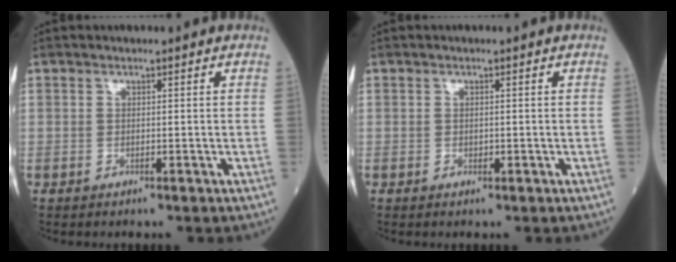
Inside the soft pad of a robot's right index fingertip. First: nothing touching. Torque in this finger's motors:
{"motor_torque": [-0.11, -0.04, -0.03, -0.01]}